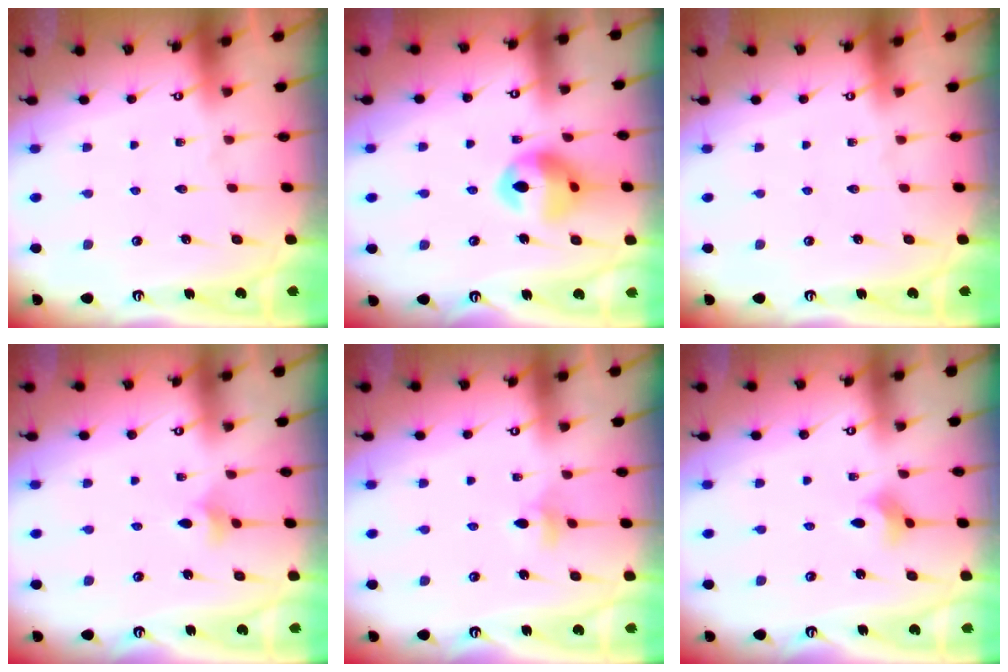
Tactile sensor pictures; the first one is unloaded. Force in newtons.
{"total": 13.5, "press": 13.4, "slide": 1.4}
{"total": 0.0}
{"total": 3.9, "press": 3.8, "slide": 0.8}
{"total": 4.8, "press": 4.6, "slide": 1.3}
{"total": 2.8, "press": 2.7, "slide": 0.6}